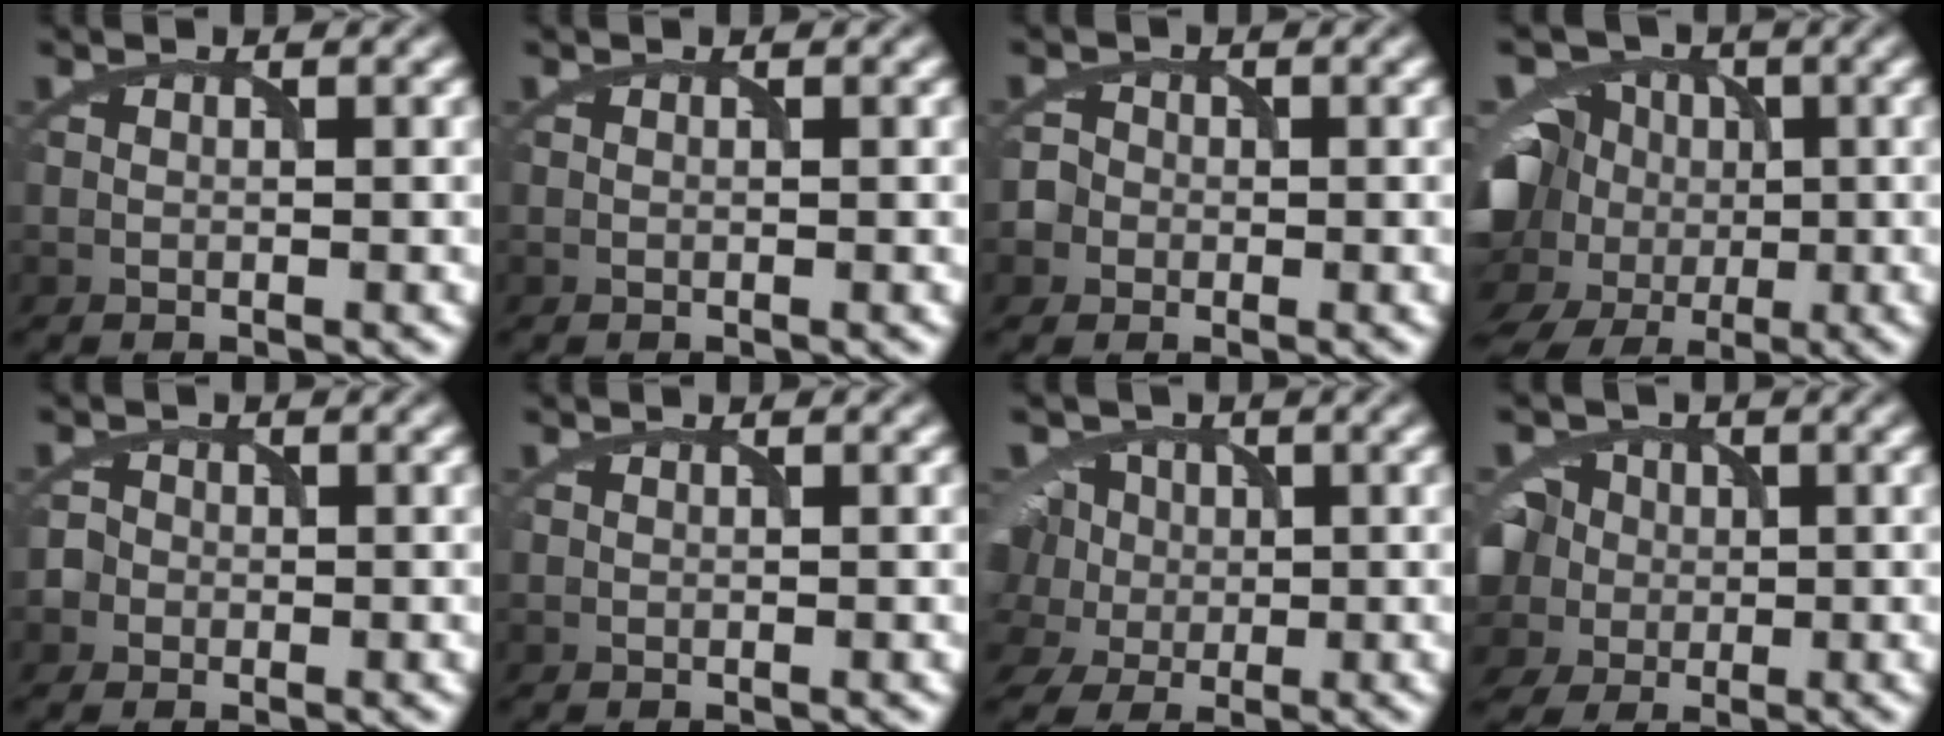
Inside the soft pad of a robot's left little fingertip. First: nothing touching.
{"total": 0.0}
{"total": 2.8, "force": [-1.1, 2.5, 0.2], "torque": [0.009, 0.008, -0.025]}
{"total": 9.9, "force": [-2.5, 8.5, 4.4], "torque": [-0.087, -0.003, -0.038]}
{"total": 2.1, "force": [-0.8, 2.0, 0.1], "torque": [0.008, 0.010, -0.016]}
{"total": 0.0}
{"total": 8.0, "force": [-0.2, 6.9, 4.1], "torque": [-0.085, 0.023, -0.031]}
{"total": 8.1, "force": [-0.8, 7.3, 3.4], "torque": [-0.083, 0.010, -0.044]}